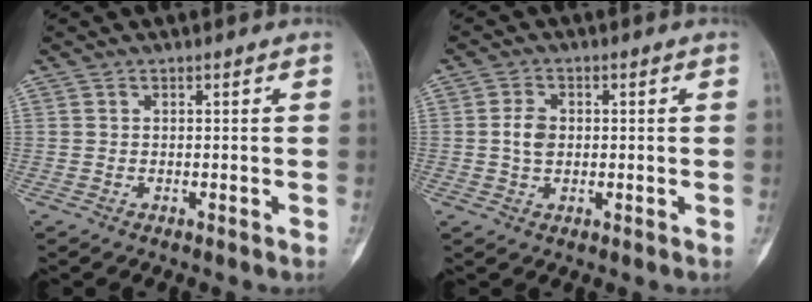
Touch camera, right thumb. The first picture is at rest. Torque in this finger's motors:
{"motor_torque": [0.10, 1.10, 0.22, -0.19, -0.01]}